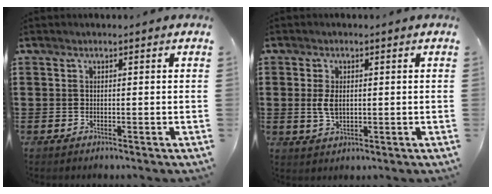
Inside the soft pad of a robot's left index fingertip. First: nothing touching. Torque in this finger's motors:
{"motor_torque": [0.71, -0.11, 0.36, 0.05]}